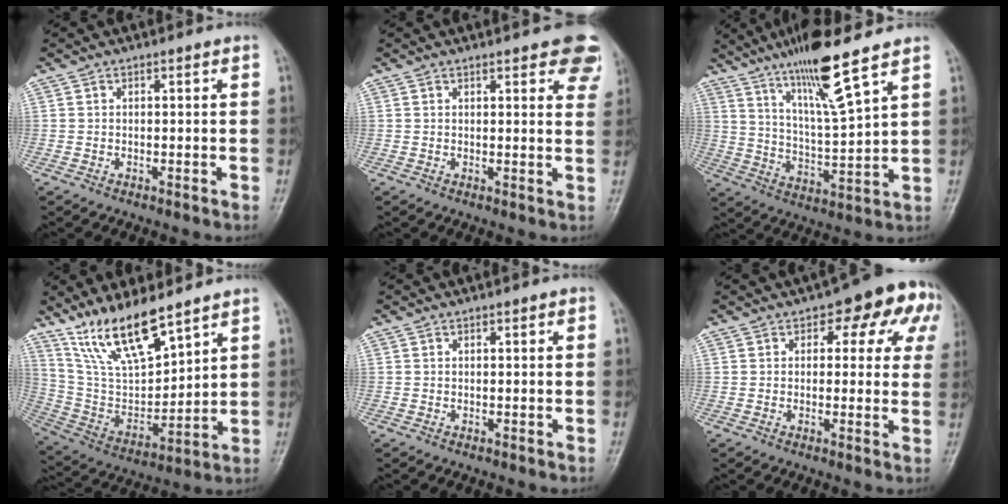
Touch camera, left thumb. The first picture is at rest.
{"total": 8.7, "force": [5.7, 3.0, 5.8], "torque": [-0.035, -0.019, 0.058]}
{"total": 13.8, "force": [9.2, 0.8, 10.2], "torque": [-0.183, -0.054, 0.171]}
{"total": 15.1, "force": [11.4, 4.4, 9.0], "torque": [-0.145, -0.059, 0.233]}
{"total": 0.9, "force": [0.3, 0.3, 0.8], "torque": [-0.010, 0.003, 0.004]}
{"total": 11.7, "force": [4.9, 6.1, 8.7], "torque": [-0.047, 0.005, 0.051]}